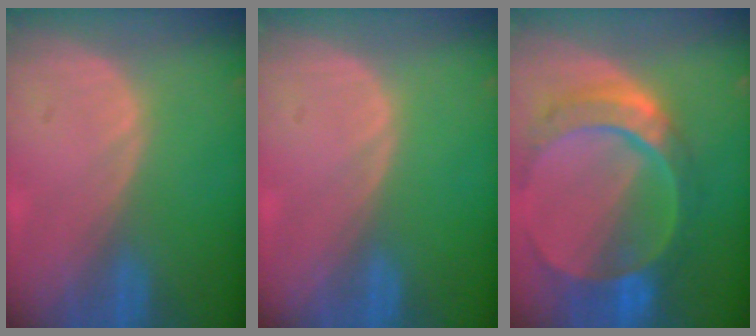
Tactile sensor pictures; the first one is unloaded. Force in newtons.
{"total": 0.0}
{"total": 10.8, "press": 9.2, "slide": 5.7}